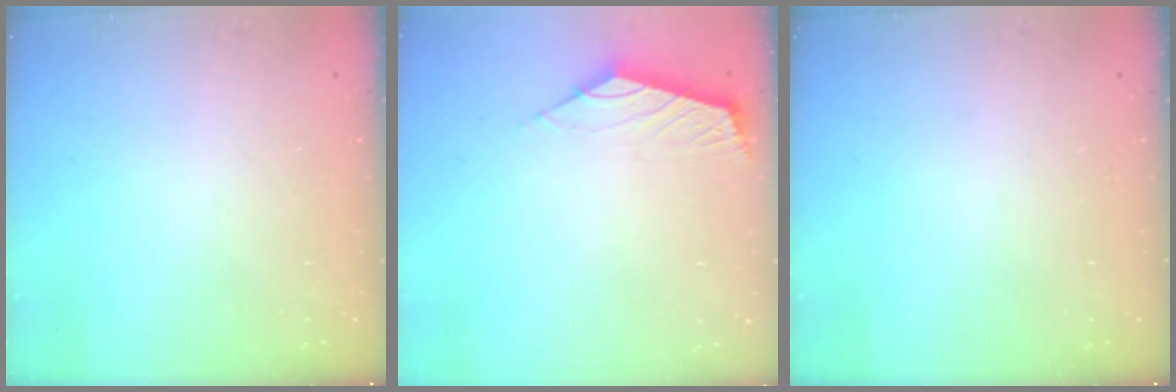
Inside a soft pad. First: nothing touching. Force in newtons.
{"total": 2.5, "press": 2.4, "slide": 0.6}
{"total": 0.0}